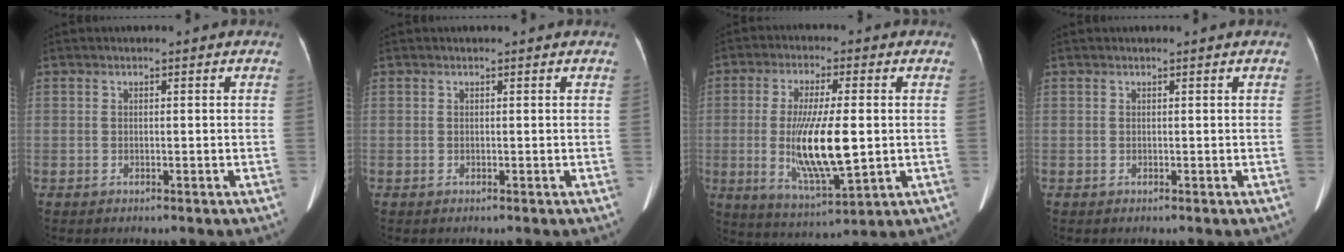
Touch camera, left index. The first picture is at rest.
{"total": 0.6, "force": [0.6, 0.0, 0.2], "torque": [-0.012, 0.001, 0.007]}
{"total": 12.5, "force": [-0.7, 2.5, 12.3], "torque": [-0.239, -0.018, -0.006]}
{"total": 0.0}